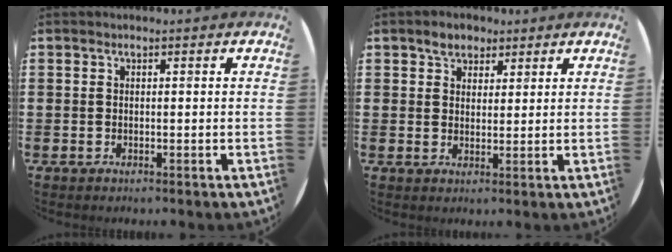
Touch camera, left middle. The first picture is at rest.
{"total": 3.0, "force": [2.4, 1.7, 0.6], "torque": [-0.008, 0.006, 0.044]}